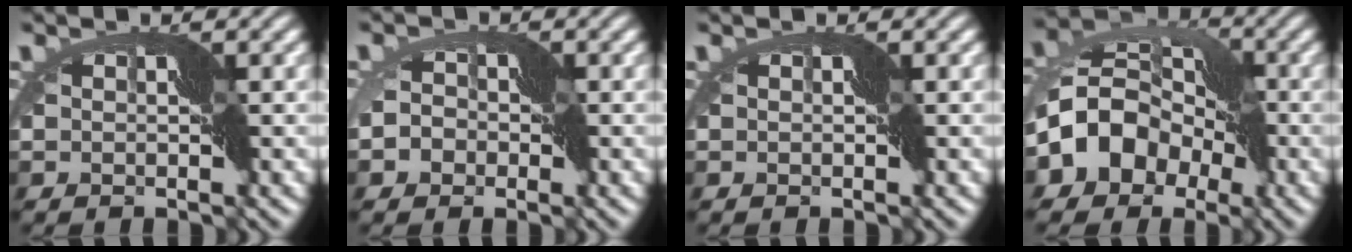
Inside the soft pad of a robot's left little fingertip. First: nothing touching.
{"total": 3.4, "force": [-2.0, 2.6, 1.0], "torque": [-0.005, -0.002, -0.047]}
{"total": 0.0}
{"total": 9.9, "force": [-2.9, 7.1, 6.2], "torque": [-0.114, 0.001, -0.077]}